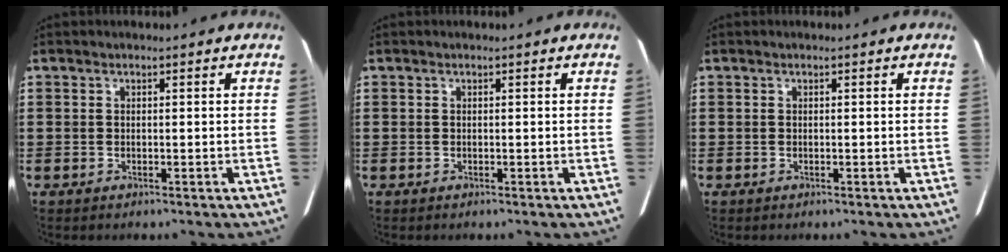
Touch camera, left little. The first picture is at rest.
{"total": 0.0}
{"total": 0.0}